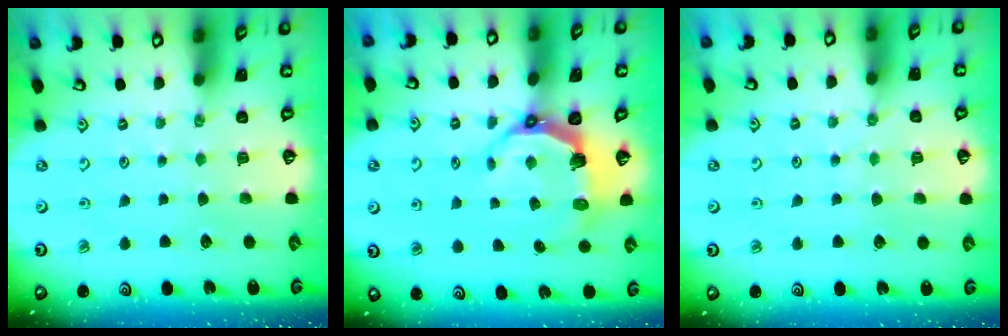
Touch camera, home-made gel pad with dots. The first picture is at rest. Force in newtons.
{"total": 7.4, "press": 5.6, "slide": 4.8}
{"total": 2.9, "press": 2.9, "slide": 0.2}